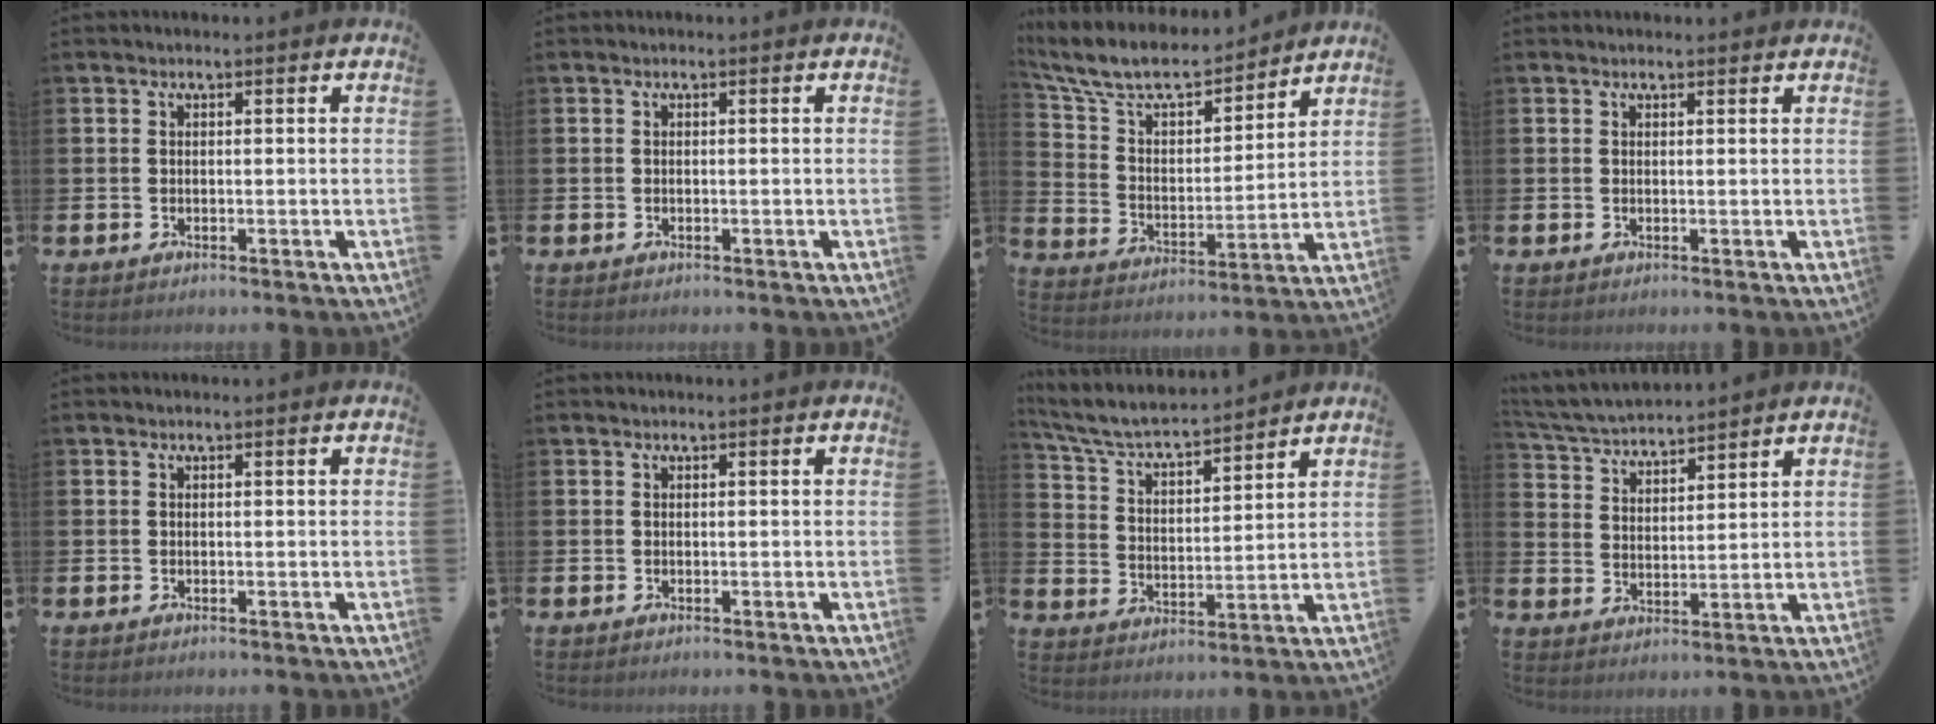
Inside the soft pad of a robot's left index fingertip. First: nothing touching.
{"total": 0.0}
{"total": 9.9, "force": [8.9, 2.8, 3.3], "torque": [-0.106, -0.061, 0.155]}
{"total": 0.6, "force": [0.5, 0.2, 0.1], "torque": [0.014, -0.005, 0.006]}
{"total": 0.0}
{"total": 0.0}
{"total": 6.3, "force": [5.9, 1.0, 2.1], "torque": [-0.069, -0.042, 0.099]}
{"total": 4.7, "force": [4.6, 0.7, 0.4], "torque": [-0.032, -0.029, 0.081]}